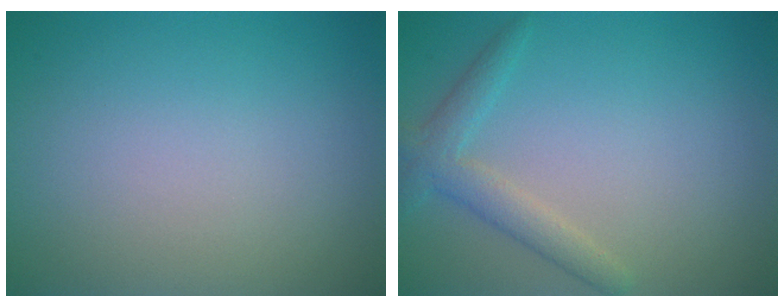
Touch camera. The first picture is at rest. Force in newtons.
{"total": 2.6, "press": 2.6, "slide": 0.1}